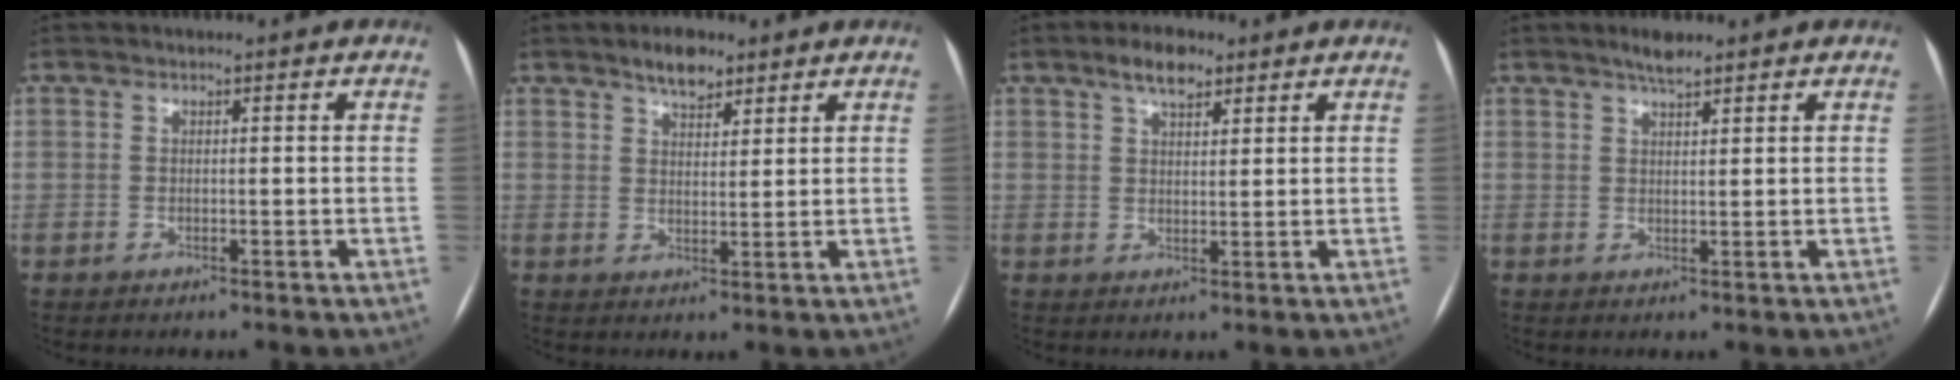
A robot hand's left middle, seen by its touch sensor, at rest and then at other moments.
{"total": 4.4, "force": [3.3, 1.8, 2.2], "torque": [-0.039, 0.006, 0.055]}
{"total": 4.5, "force": [3.1, 1.7, 2.8], "torque": [-0.053, 0.011, 0.054]}
{"total": 2.7, "force": [2.2, 0.5, 1.5], "torque": [-0.032, 0.005, 0.038]}